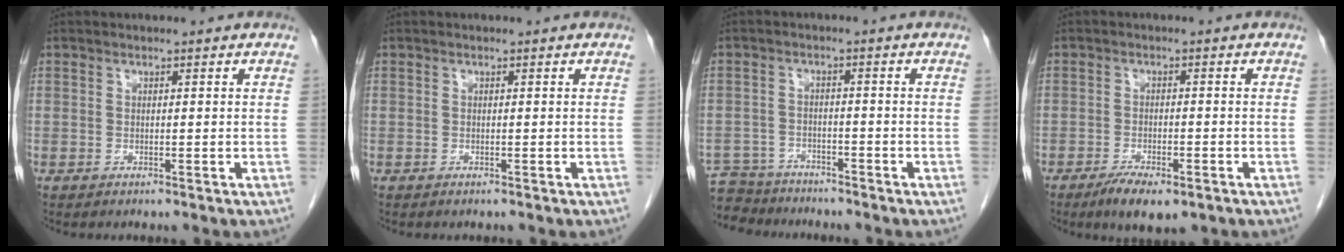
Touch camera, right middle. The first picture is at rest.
{"total": 0.0}
{"total": 7.6, "force": [-7.1, 2.6, 0.3], "torque": [-0.004, 0.004, -0.121]}
{"total": 5.7, "force": [-3.7, 1.7, 3.9], "torque": [-0.064, -0.009, -0.056]}